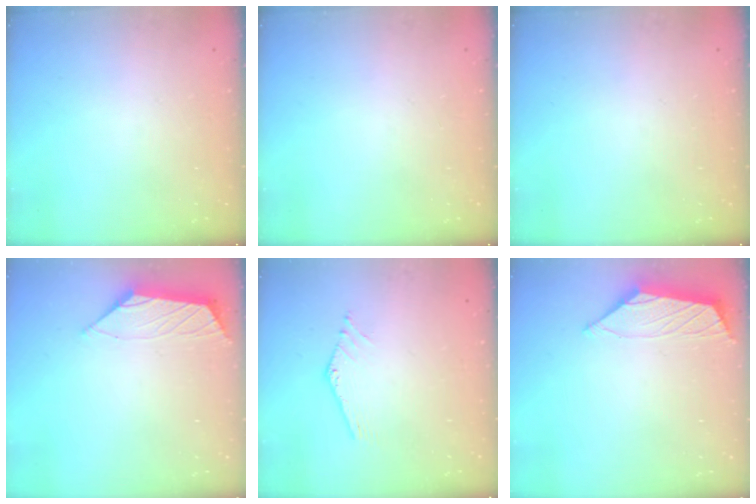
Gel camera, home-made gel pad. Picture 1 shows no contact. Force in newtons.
{"total": 0.0}
{"total": 0.0}
{"total": 1.1, "press": 0.9, "slide": 0.5}
{"total": 1.6, "press": 1.6, "slide": 0.0}
{"total": 2.0, "press": 1.9, "slide": 0.7}